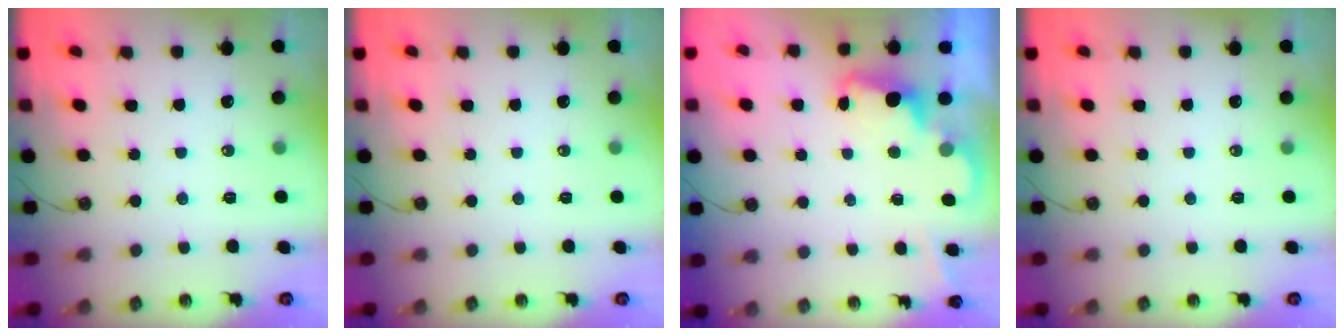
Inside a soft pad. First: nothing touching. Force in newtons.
{"total": 0.0}
{"total": 2.5, "press": 2.4, "slide": 0.5}
{"total": 0.0}